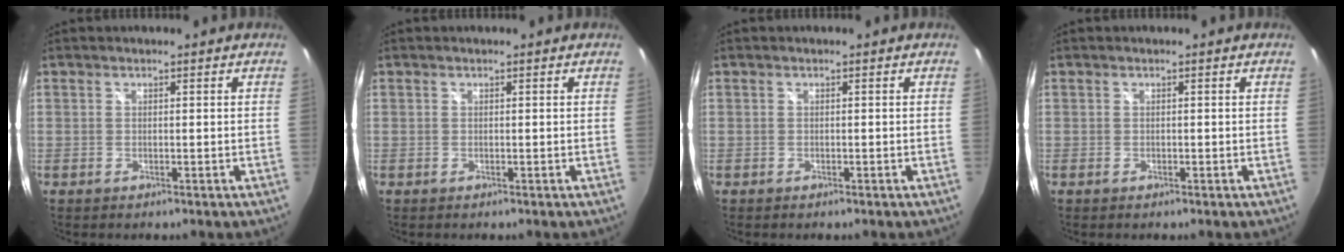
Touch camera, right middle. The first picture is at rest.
{"total": 0.0}
{"total": 0.0}
{"total": 0.0}